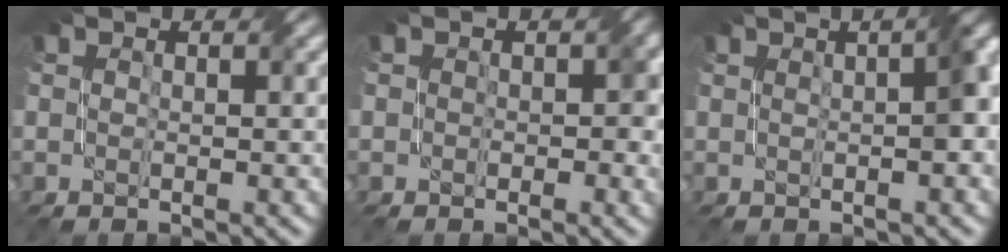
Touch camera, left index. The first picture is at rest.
{"total": 2.2, "force": [0.1, 1.7, 1.5], "torque": [-0.016, 0.000, -0.003]}
{"total": 4.7, "force": [0.6, 1.5, 4.4], "torque": [-0.036, 0.024, 0.005]}